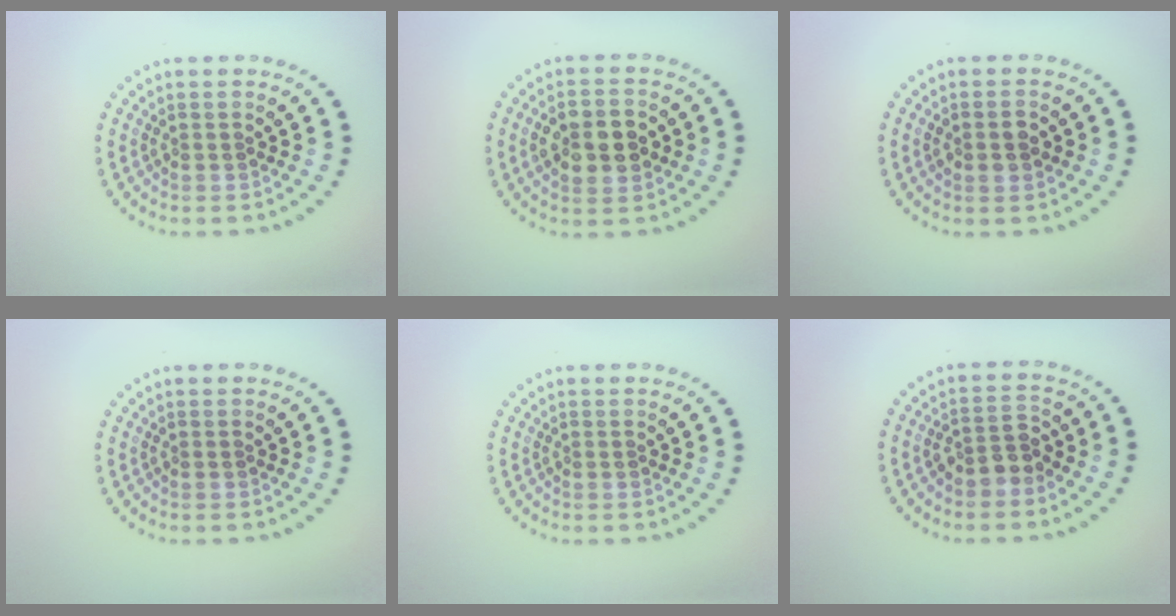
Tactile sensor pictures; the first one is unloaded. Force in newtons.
{"total": 4.3, "press": 4.3, "slide": 0.1}
{"total": 1.8, "press": 1.8, "slide": 0.2}
{"total": 0.0}
{"total": 0.0}
{"total": 2.5, "press": 2.3, "slide": 0.9}